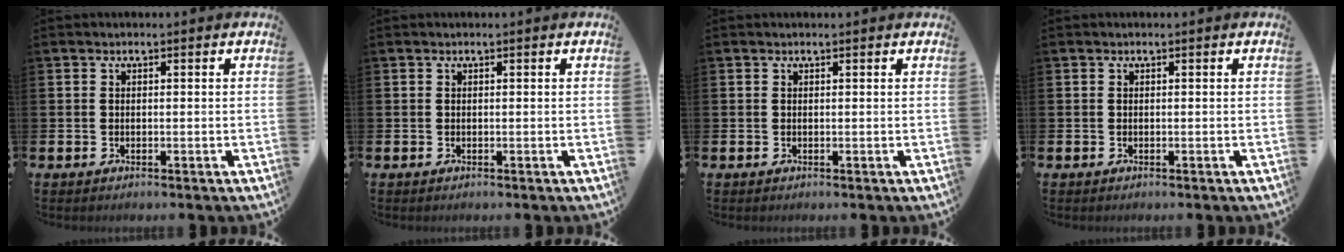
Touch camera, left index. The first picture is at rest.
{"total": 0.0}
{"total": 0.0}
{"total": 0.0}